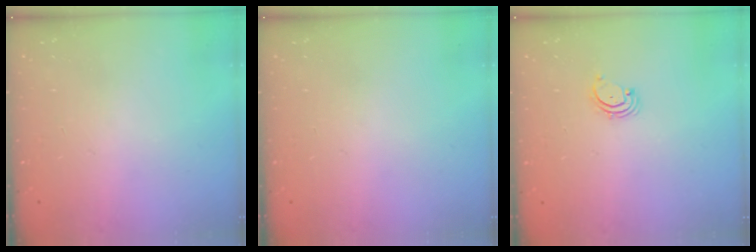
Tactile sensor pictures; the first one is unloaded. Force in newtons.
{"total": 0.0}
{"total": 1.7, "press": 1.6, "slide": 0.2}